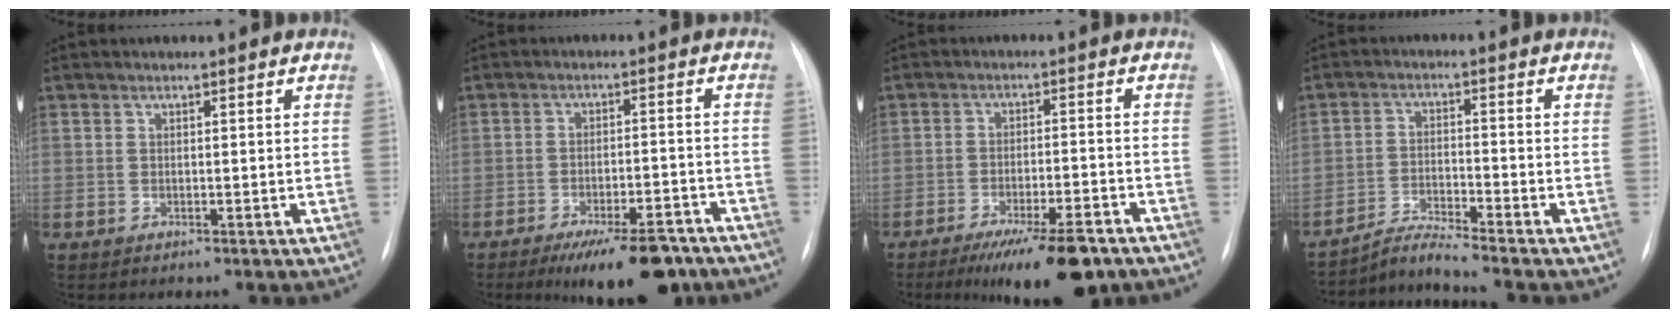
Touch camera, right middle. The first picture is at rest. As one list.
[{"total": 11.6, "force": [-8.9, 3.2, 6.7], "torque": [-0.091, -0.001, -0.133]}, {"total": 11.6, "force": [-8.4, 2.3, 7.7], "torque": [-0.114, -0.019, -0.131]}, {"total": 4.6, "force": [-4.1, -2.0, -0.1], "torque": [-0.018, -0.020, -0.080]}]